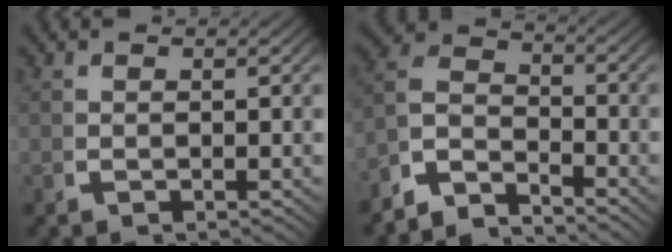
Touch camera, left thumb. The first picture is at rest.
{"total": 5.7, "force": [-2.1, 4.0, 3.4], "torque": [-0.059, -0.020, -0.045]}